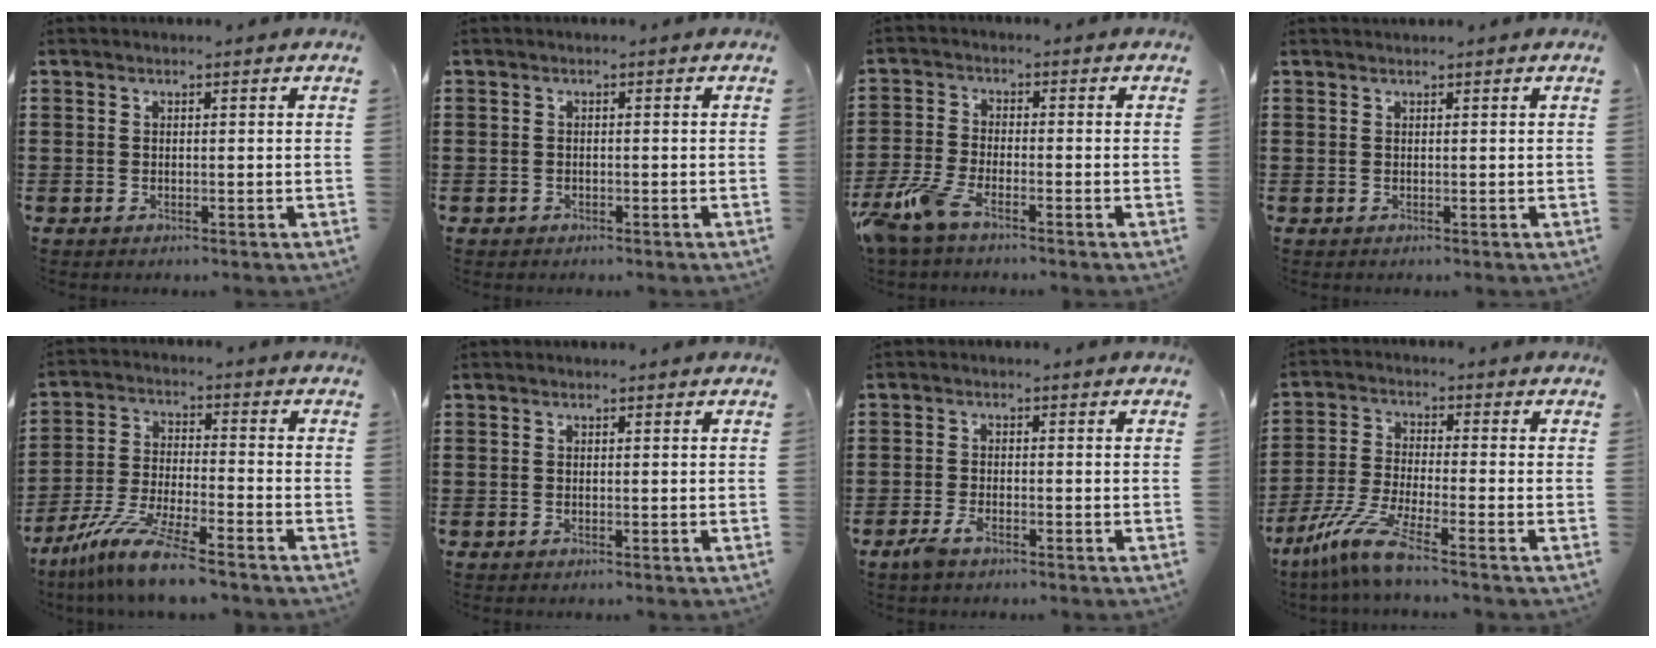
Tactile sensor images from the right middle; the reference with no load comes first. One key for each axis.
{"total": 0.5, "fx": -0.4, "fy": 0.3, "fz": 0.0, "tx": -0.001, "ty": 0.003, "tz": -0.010}
{"total": 5.4, "fx": -4.0, "fy": 1.4, "fz": 3.3, "tx": -0.103, "ty": -0.015, "tz": -0.085}
{"total": 0.5, "fx": 0.5, "fy": 0.0, "fz": 0.0, "tx": -0.001, "ty": 0.001, "tz": 0.010}
{"total": 9.7, "fx": -8.0, "fy": 0.1, "fz": 5.4, "tx": -0.117, "ty": -0.004, "tz": -0.161}
{"total": 0.0}
{"total": 2.7, "fx": -1.7, "fy": 0.8, "fz": 1.9, "tx": -0.047, "ty": -0.001, "tz": -0.036}
{"total": 8.0, "fx": -5.6, "fy": 0.5, "fz": 5.7, "tx": -0.141, "ty": -0.024, "tz": -0.115}